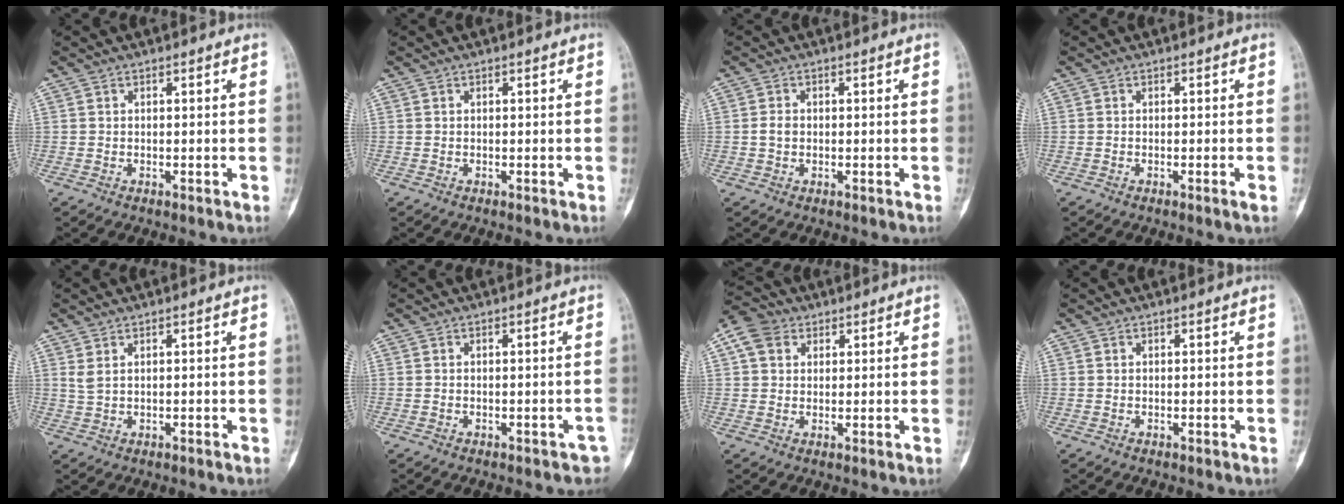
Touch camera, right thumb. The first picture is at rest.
{"total": 0.0}
{"total": 1.9, "force": [-0.1, 1.5, 1.2], "torque": [-0.023, 0.005, -0.004]}
{"total": 1.0, "force": [-0.4, -0.1, 0.9], "torque": [-0.017, -0.002, -0.005]}
{"total": 1.8, "force": [0.6, 0.7, 1.5], "torque": [-0.036, 0.005, 0.021]}
{"total": 2.5, "force": [-1.8, 1.3, 1.0], "torque": [-0.003, 0.018, -0.018]}
{"total": 6.2, "force": [2.6, 4.8, 2.9], "torque": [-0.045, 0.010, 0.045]}
{"total": 0.0}